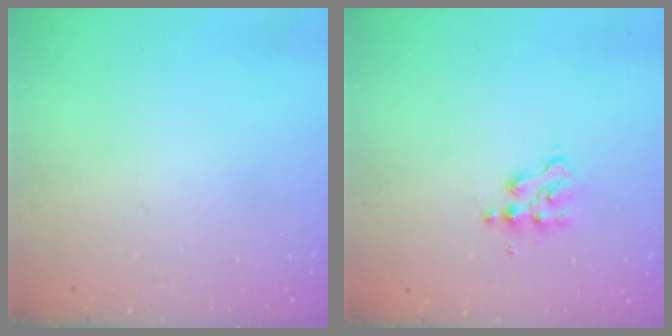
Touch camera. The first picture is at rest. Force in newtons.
{"total": 2.7, "press": 2.7, "slide": 0.4}